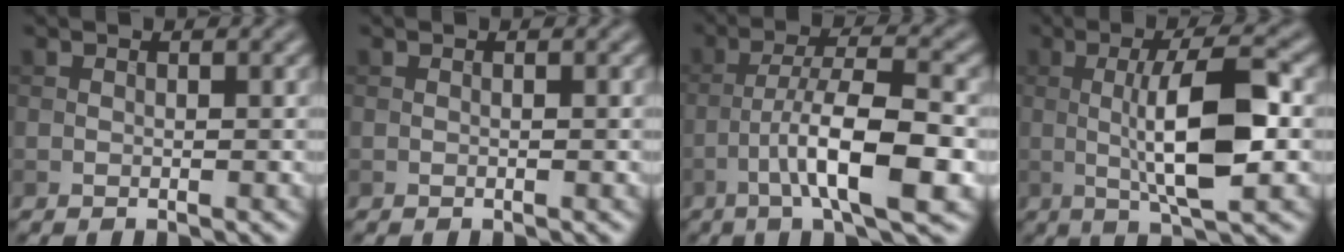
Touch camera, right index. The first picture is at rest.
{"total": 0.0}
{"total": 8.5, "force": [-3.1, 1.8, 7.7], "torque": [-0.126, 0.013, -0.057]}
{"total": 8.5, "force": [-0.3, 2.1, 8.2], "torque": [-0.135, 0.000, -0.005]}